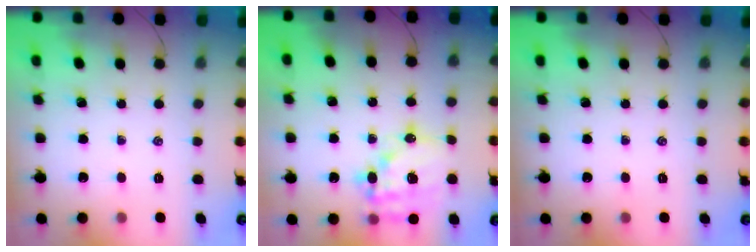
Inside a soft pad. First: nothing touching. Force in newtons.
{"total": 15.6, "press": 15.3, "slide": 3.2}
{"total": 0.0}